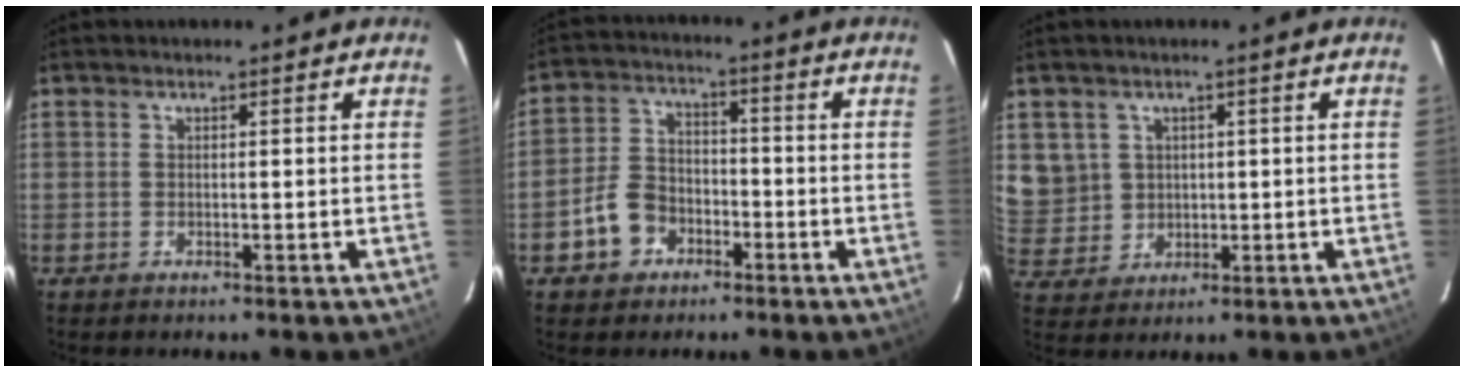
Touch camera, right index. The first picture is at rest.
{"total": 7.6, "force": [-3.7, 5.9, 3.0], "torque": [-0.076, 0.025, -0.060]}
{"total": 7.6, "force": [2.2, 7.1, 1.6], "torque": [-0.039, 0.006, 0.059]}